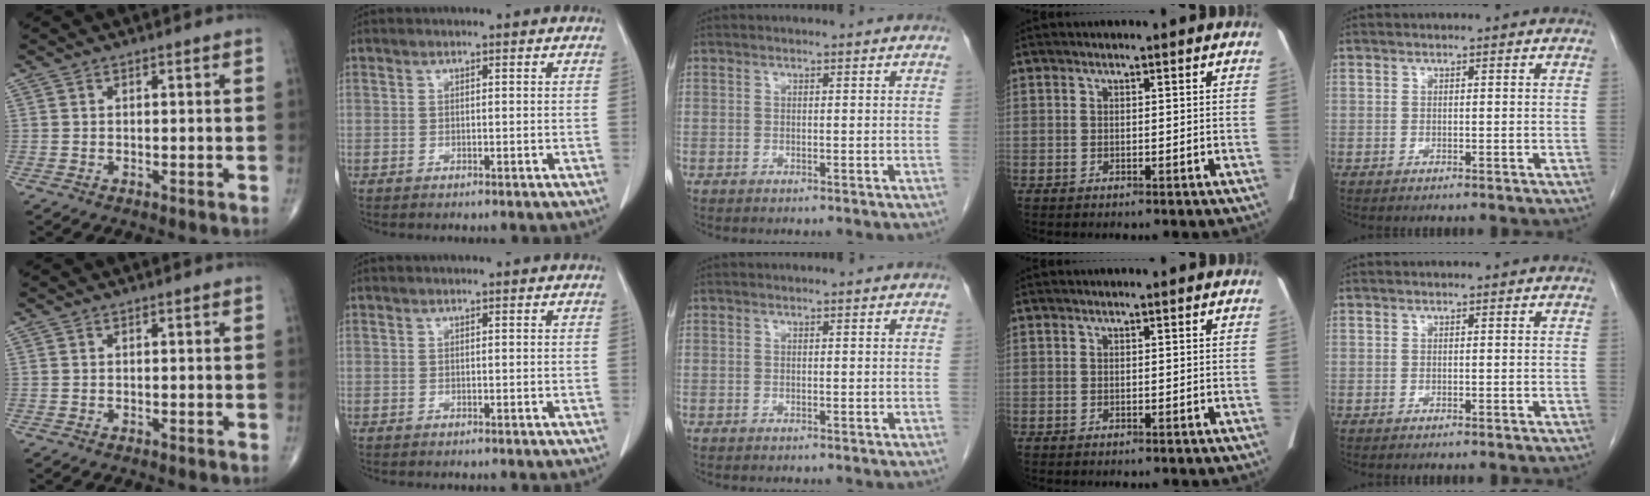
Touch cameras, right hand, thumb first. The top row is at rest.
{}